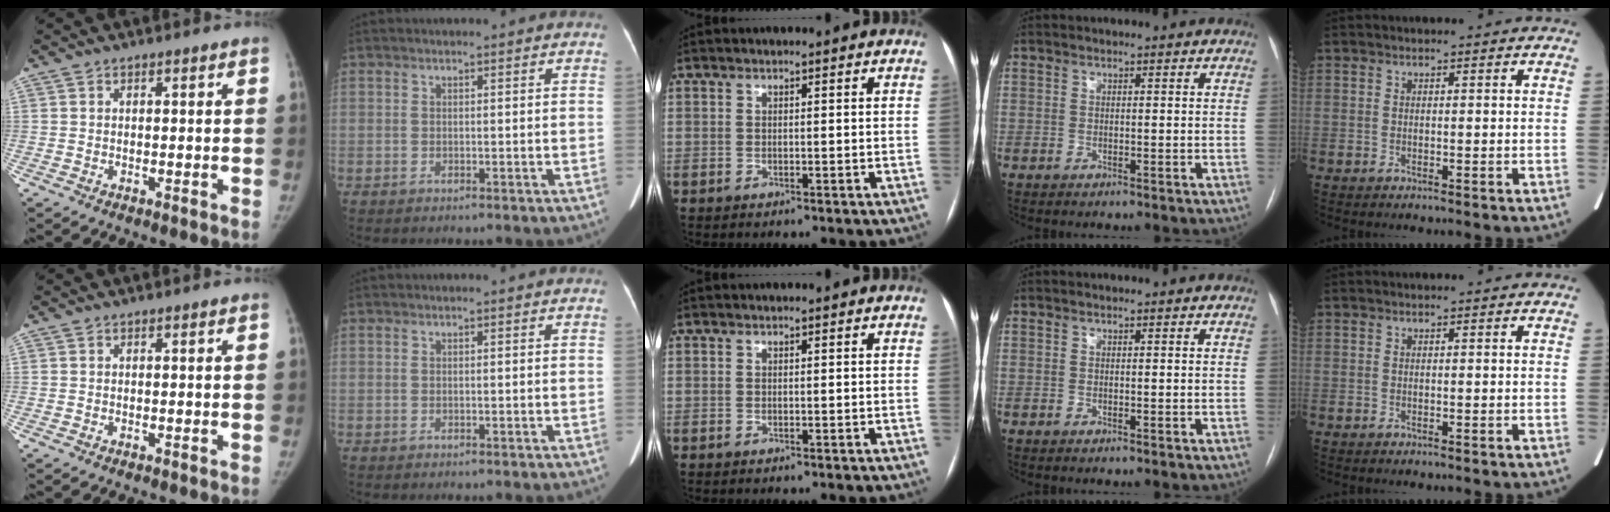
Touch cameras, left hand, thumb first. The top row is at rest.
{}